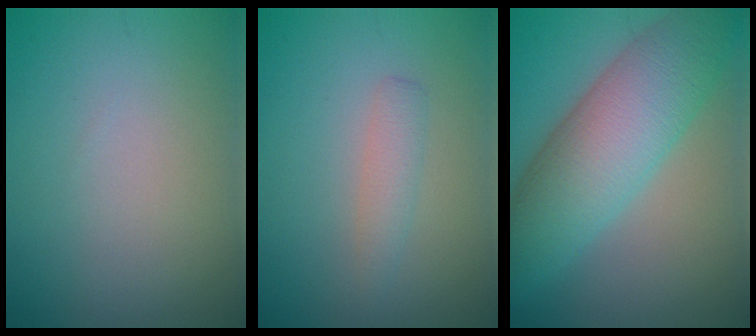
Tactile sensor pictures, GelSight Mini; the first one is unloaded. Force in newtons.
{"total": 1.7, "press": 1.7, "slide": 0.1}
{"total": 9.2, "press": 9.2, "slide": 0.1}